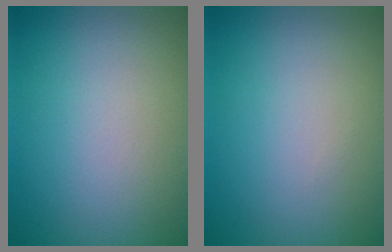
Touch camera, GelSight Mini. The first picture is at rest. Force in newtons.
{"total": 0.0}